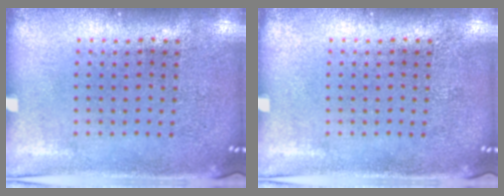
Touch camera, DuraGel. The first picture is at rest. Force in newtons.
{"total": 0.0}